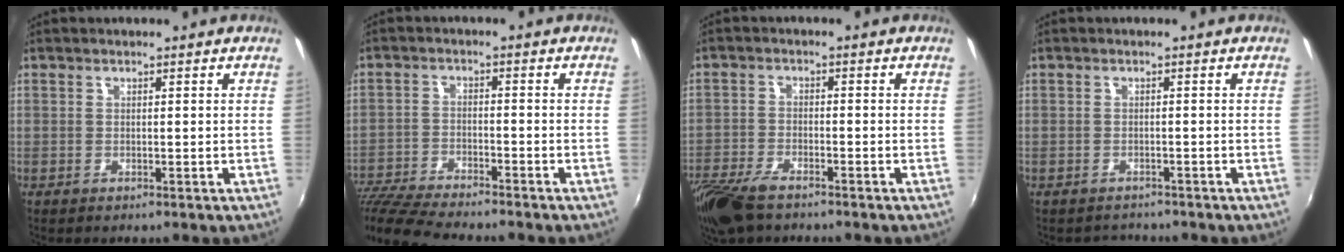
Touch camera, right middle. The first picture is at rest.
{"total": 11.7, "force": [-10.6, 1.1, 4.8], "torque": [-0.122, -0.022, -0.193]}
{"total": 9.8, "force": [-7.5, 3.4, 5.4], "torque": [-0.135, -0.030, -0.146]}
{"total": 2.3, "force": [-2.1, 1.0, -0.3], "torque": [-0.004, 0.002, -0.035]}